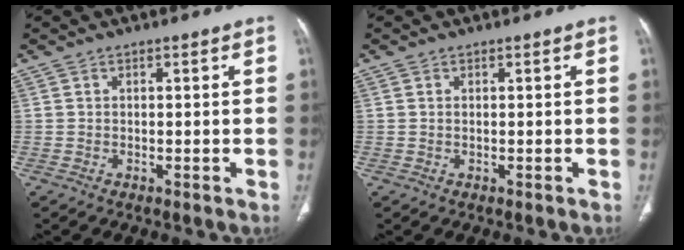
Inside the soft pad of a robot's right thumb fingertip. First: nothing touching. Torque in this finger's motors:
{"motor_torque": [0.23, -0.18, -0.43, -0.12, 0.05]}